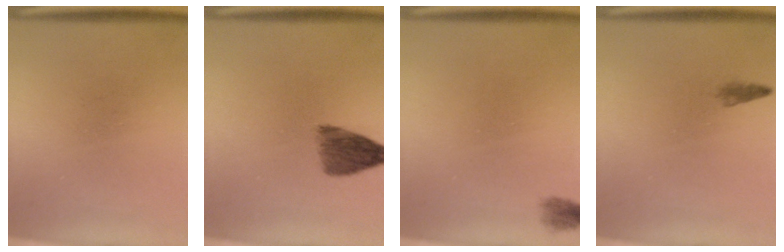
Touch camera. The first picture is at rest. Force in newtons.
{"total": 4.5}
{"total": 1.3}
{"total": 0.9}